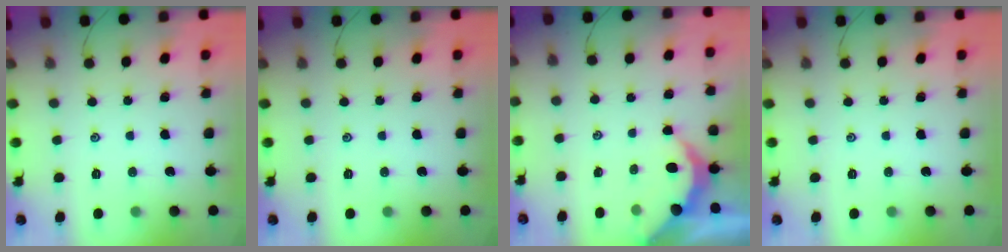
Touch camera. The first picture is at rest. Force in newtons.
{"total": 0.0}
{"total": 3.3, "press": 3.3, "slide": 0.5}
{"total": 0.0}